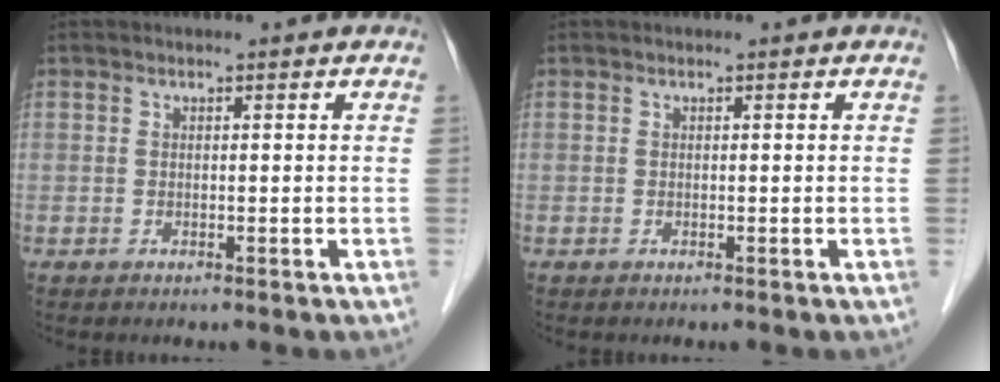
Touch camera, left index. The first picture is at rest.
{"total": 0.0}